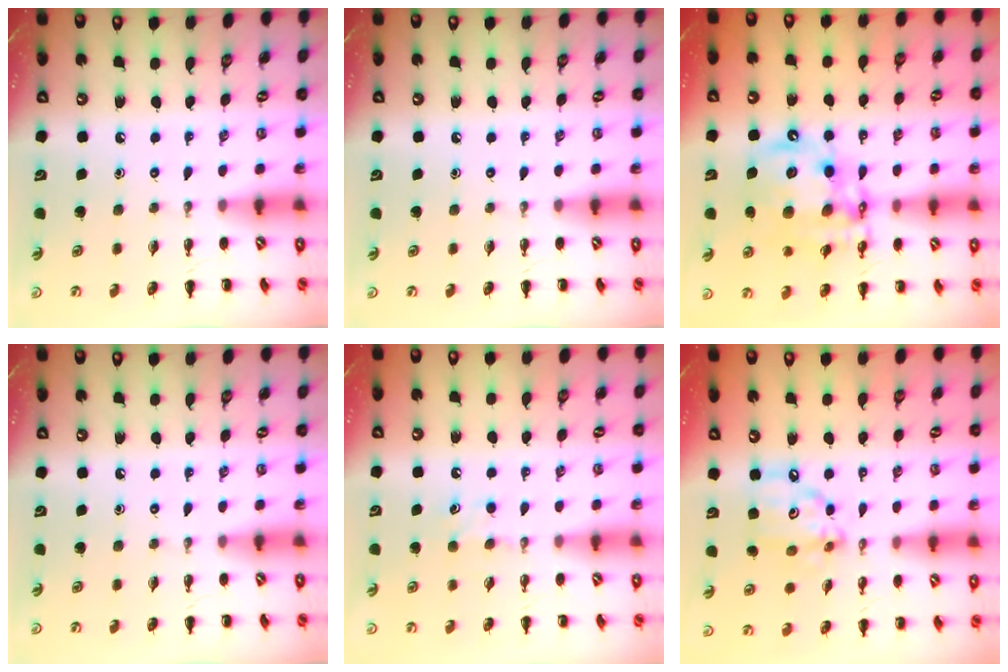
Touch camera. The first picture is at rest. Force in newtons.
{"total": 0.0}
{"total": 16.0, "press": 15.5, "slide": 4.0}
{"total": 0.0}
{"total": 5.0, "press": 4.8, "slide": 1.4}
{"total": 9.8, "press": 9.7, "slide": 1.4}